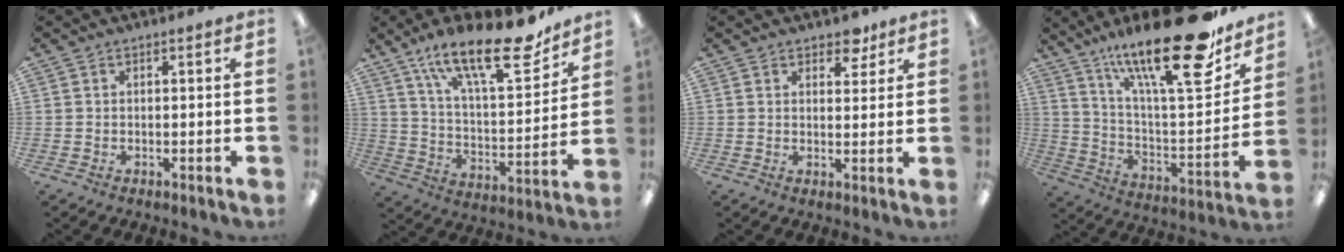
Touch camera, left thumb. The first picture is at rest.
{"total": 22.9, "force": [16.2, 7.6, 14.3], "torque": [-0.222, -0.099, 0.270]}
{"total": 4.8, "force": [3.7, 2.8, 1.5], "torque": [0.003, -0.019, 0.061]}
{"total": 27.6, "force": [19.1, 6.9, 18.7], "torque": [-0.290, -0.120, 0.309]}